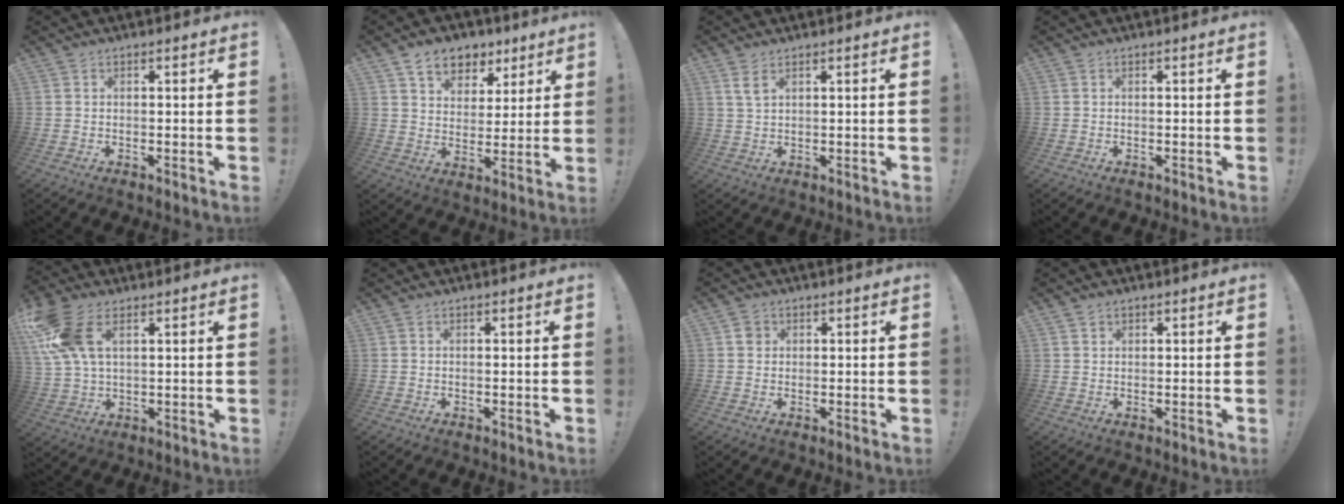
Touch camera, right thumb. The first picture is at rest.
{"total": 10.5, "force": [6.7, 7.1, 3.8], "torque": [-0.052, -0.041, 0.128]}
{"total": 3.4, "force": [2.0, 1.2, 2.5], "torque": [-0.037, -0.013, 0.034]}
{"total": 0.0}
{"total": 14.2, "force": [5.9, 8.0, 10.2], "torque": [-0.203, -0.014, 0.111]}
{"total": 0.0}
{"total": 2.3, "force": [0.7, 2.1, 0.6], "torque": [0.001, 0.000, 0.012]}
{"total": 1.1, "force": [0.8, 0.8, 0.2], "torque": [0.005, -0.003, 0.013]}